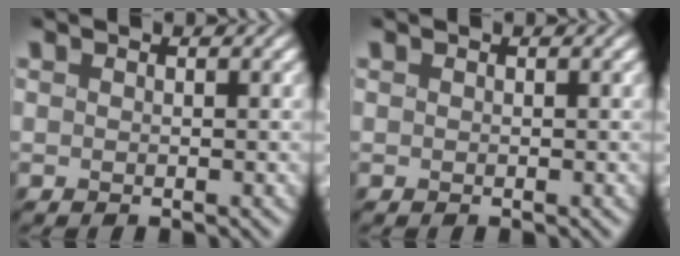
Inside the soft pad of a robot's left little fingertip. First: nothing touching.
{"total": 0.0}